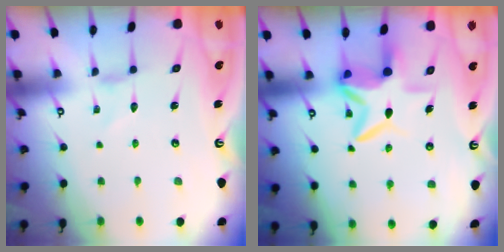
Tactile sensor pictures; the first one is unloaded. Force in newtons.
{"total": 7.2, "press": 7.1, "slide": 0.8}